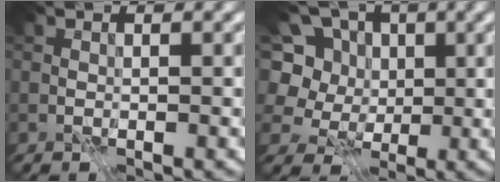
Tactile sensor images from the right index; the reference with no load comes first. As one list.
[{"total": 8.2, "force": [2.7, 6.7, 4.0], "torque": [-0.092, 0.029, 0.016]}]